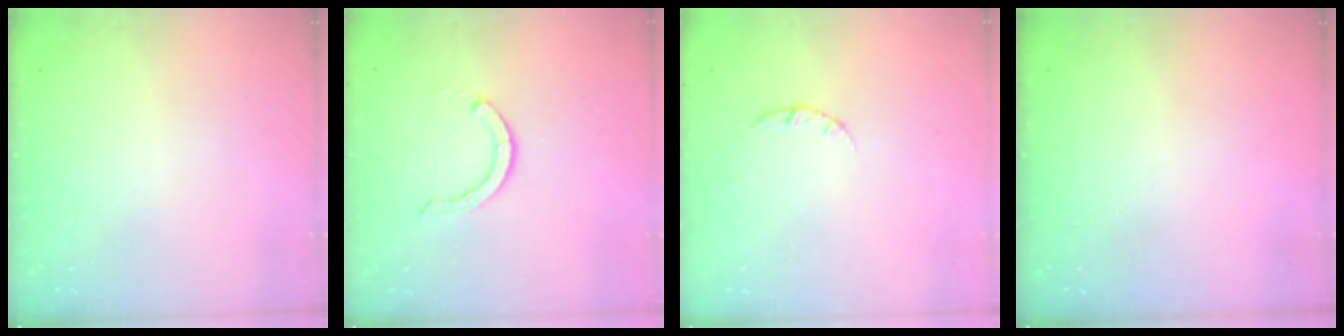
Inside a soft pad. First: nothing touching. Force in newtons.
{"total": 2.9, "press": 2.9, "slide": 0.1}
{"total": 2.4, "press": 2.4, "slide": 0.4}
{"total": 0.0}